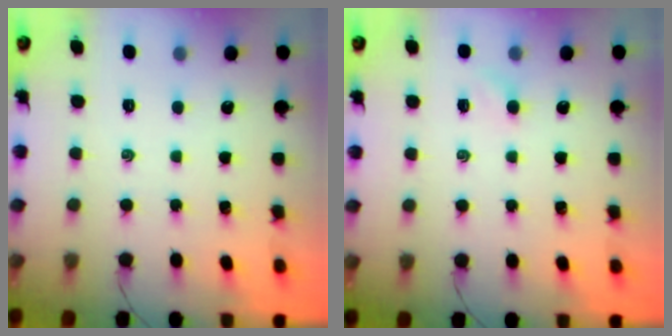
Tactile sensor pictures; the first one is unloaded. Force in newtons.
{"total": 2.6, "press": 2.5, "slide": 0.8}